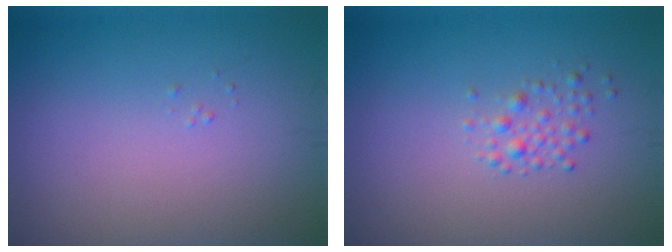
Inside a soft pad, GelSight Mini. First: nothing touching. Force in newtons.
{"total": 1.4, "press": 1.4, "slide": 0.0}